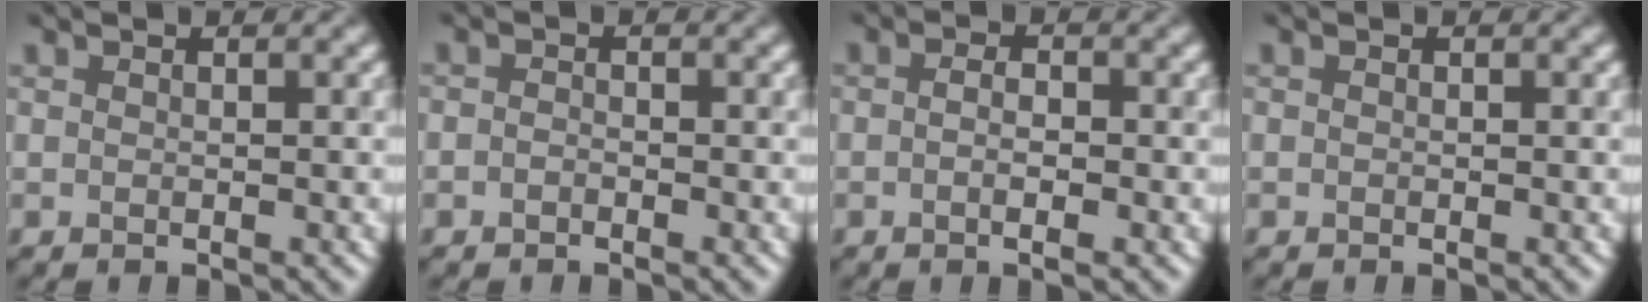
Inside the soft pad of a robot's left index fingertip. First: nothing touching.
{"total": 0.7, "force": [-0.4, 0.5, 0.3], "torque": [-0.006, -0.002, -0.012]}
{"total": 2.1, "force": [-0.3, 0.9, 1.9], "torque": [-0.015, -0.008, -0.017]}
{"total": 0.0}